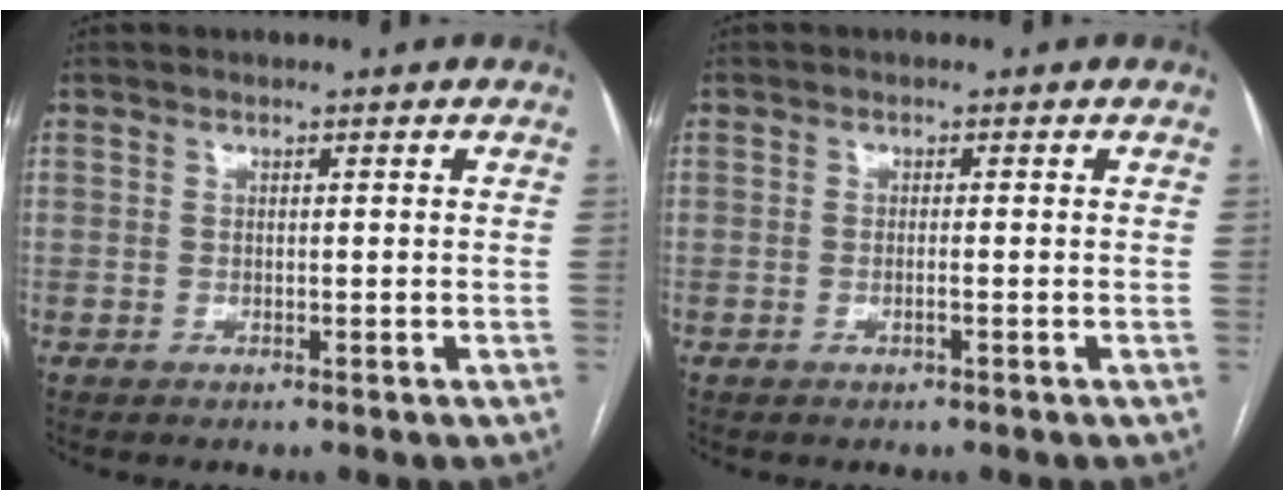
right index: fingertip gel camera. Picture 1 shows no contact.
{"total": 0.9, "force": [-0.3, 0.0, 0.8], "torque": [-0.016, 0.002, -0.004]}